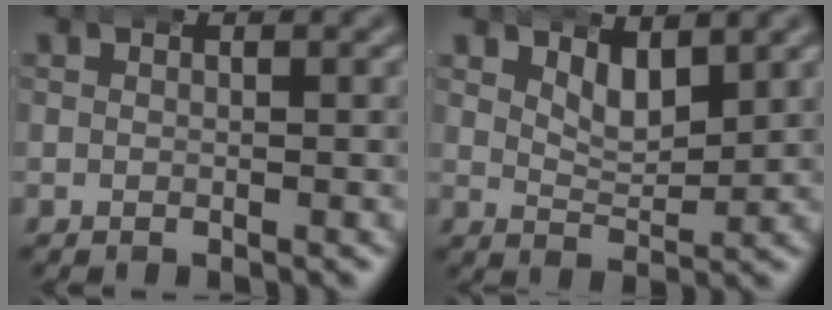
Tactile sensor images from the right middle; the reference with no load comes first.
{"total": 3.1, "force": [2.4, 1.1, 1.6], "torque": [-0.027, -0.017, 0.046]}